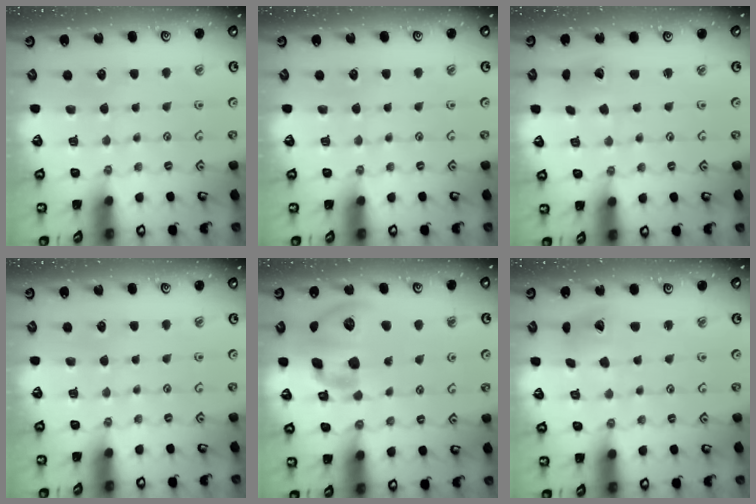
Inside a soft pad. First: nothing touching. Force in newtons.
{"total": 0.0}
{"total": 1.9, "press": 1.9, "slide": 0.2}
{"total": 0.0}
{"total": 20.7, "press": 20.5, "slide": 3.1}
{"total": 7.2, "press": 7.1, "slide": 1.0}